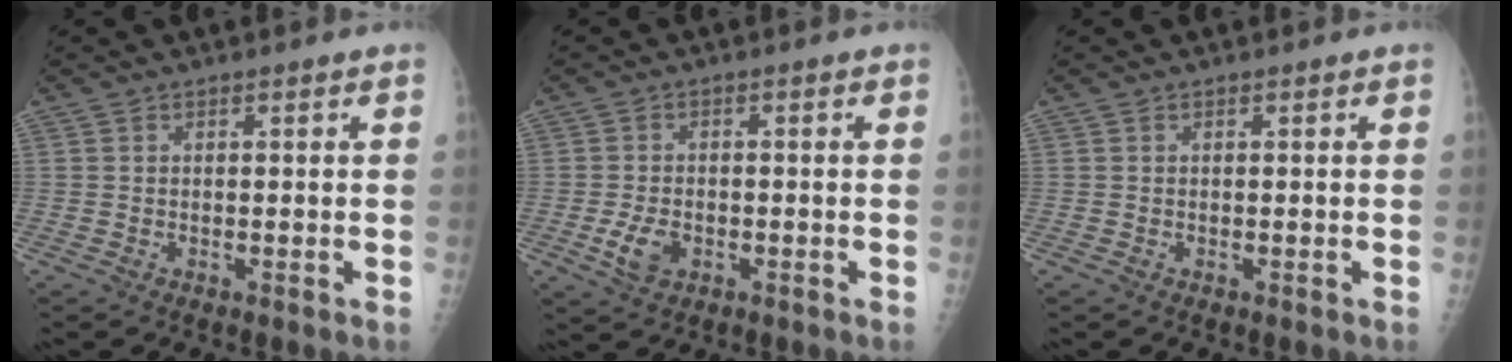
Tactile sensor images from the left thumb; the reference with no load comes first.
{"total": 4.7, "force": [-1.6, 3.1, 3.1], "torque": [-0.058, 0.001, -0.026]}
{"total": 0.0}